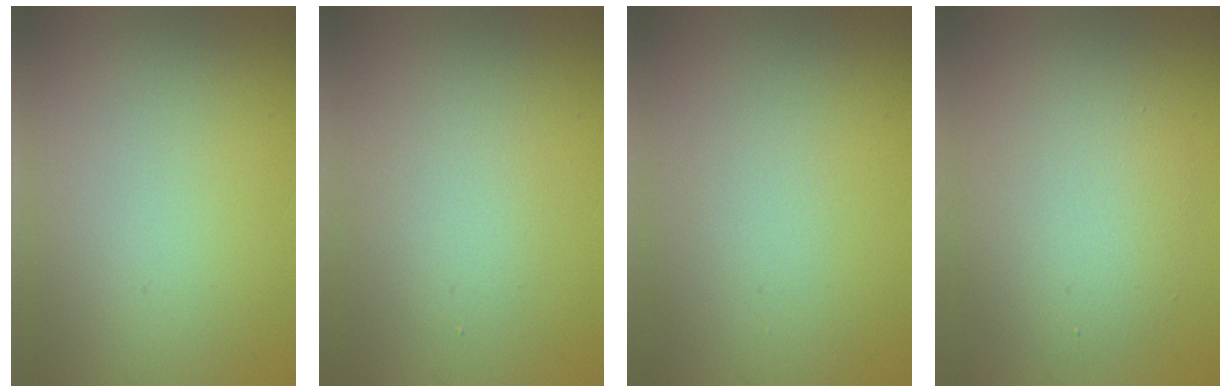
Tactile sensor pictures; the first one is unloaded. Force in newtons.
{"total": 2.2, "press": 2.2, "slide": 0.1}
{"total": 0.7, "press": 0.7, "slide": 0.0}
{"total": 5.0, "press": 5.0, "slide": 0.3}